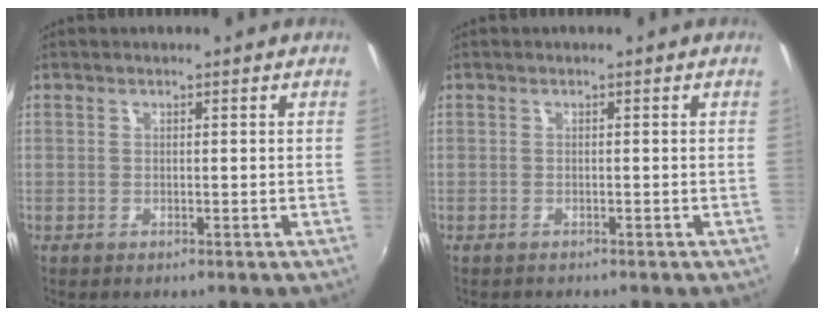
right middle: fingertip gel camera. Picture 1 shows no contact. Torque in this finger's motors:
{"motor_torque": [-0.31, 0.09, 0.06, 0.00]}